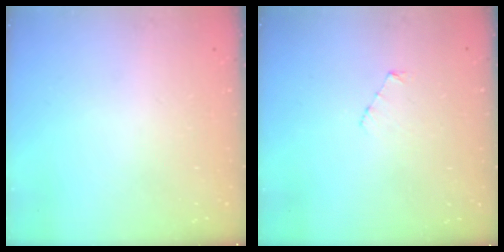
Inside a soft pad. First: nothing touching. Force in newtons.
{"total": 3.0, "press": 3.0, "slide": 0.3}